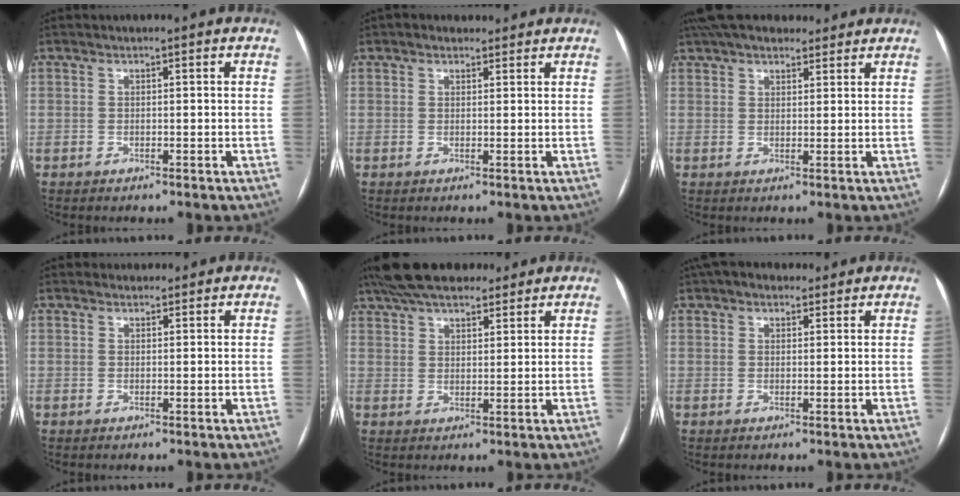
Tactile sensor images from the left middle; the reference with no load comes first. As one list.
[{"total": 2.3, "force": [1.8, 1.4, 0.4], "torque": [-0.007, 0.018, 0.025]}, {"total": 10.9, "force": [9.1, 4.0, 4.4], "torque": [-0.067, 0.046, 0.138]}, {"total": 1.7, "force": [1.6, 0.7, -0.1], "torque": [0.002, 0.015, 0.022]}, {"total": 15.3, "force": [12.4, 5.2, 7.2], "torque": [-0.129, 0.048, 0.197]}, {"total": 5.7, "force": [4.6, 2.7, 2.0], "torque": [-0.025, 0.034, 0.071]}]